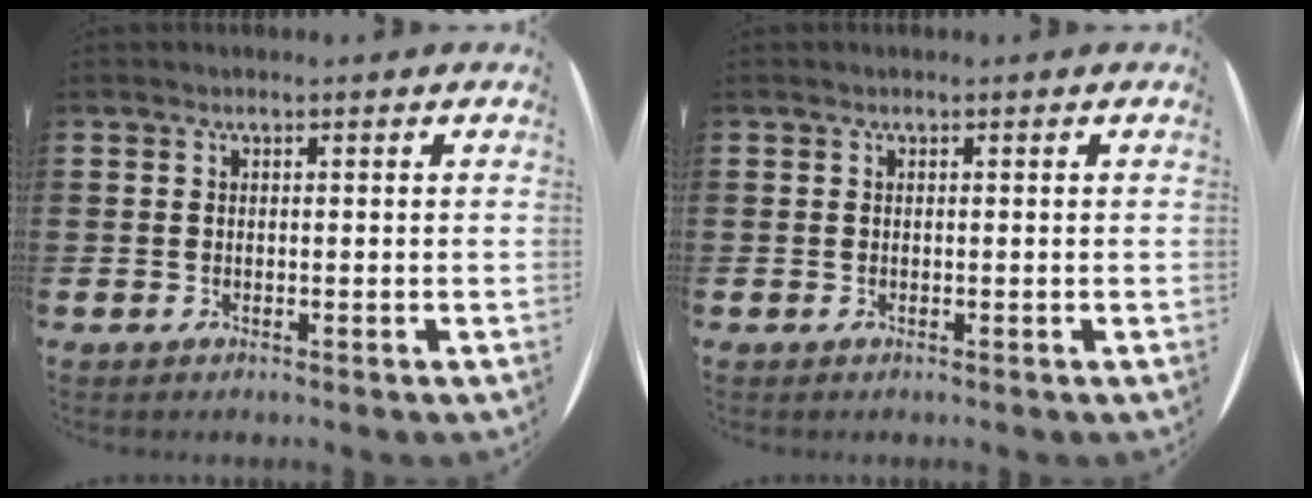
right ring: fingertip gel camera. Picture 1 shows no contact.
{"total": 0.0}